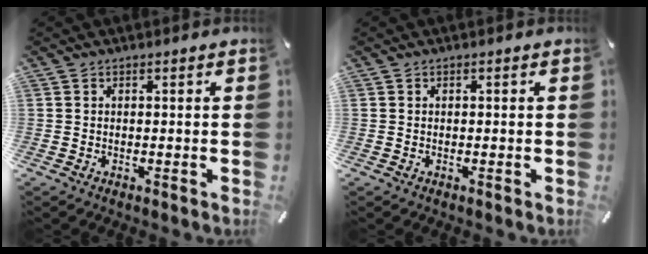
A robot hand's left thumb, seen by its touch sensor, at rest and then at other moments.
{"total": 0.0}